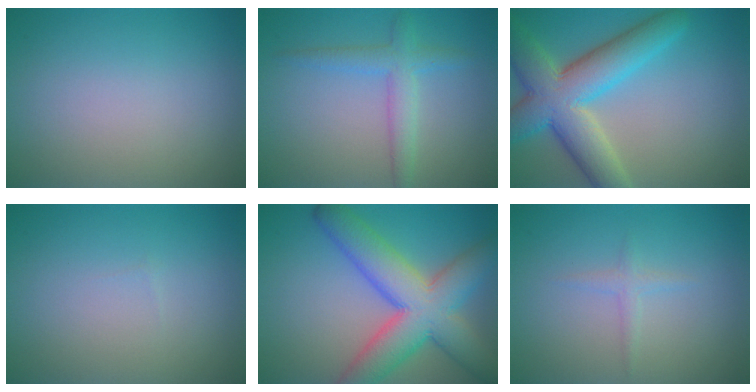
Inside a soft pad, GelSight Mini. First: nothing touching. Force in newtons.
{"total": 2.9, "press": 2.9, "slide": 0.1}
{"total": 9.1, "press": 9.0, "slide": 0.6}
{"total": 0.0}
{"total": 9.7, "press": 9.7, "slide": 0.3}
{"total": 1.1, "press": 1.1, "slide": 0.0}